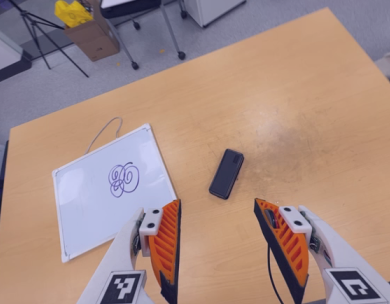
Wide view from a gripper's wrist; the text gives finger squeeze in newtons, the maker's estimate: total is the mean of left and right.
{"total": 0.0}